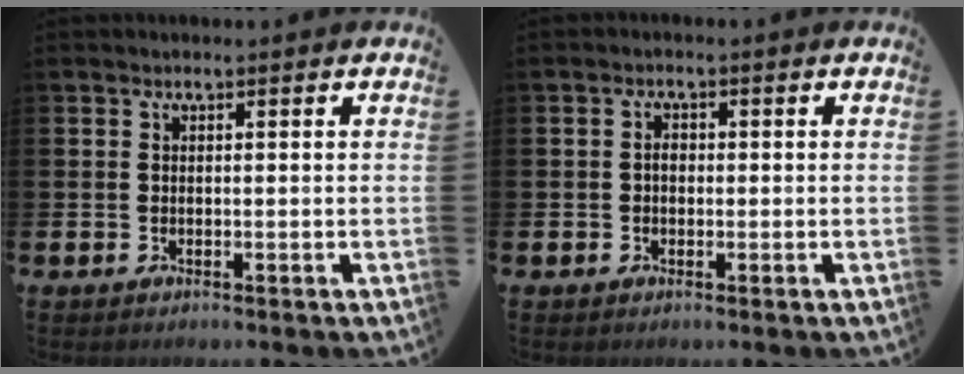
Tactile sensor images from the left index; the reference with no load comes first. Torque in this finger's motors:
{"motor_torque": [0.01, 0.06, 0.03, 0.00]}